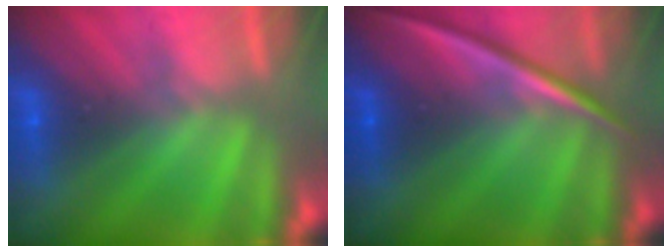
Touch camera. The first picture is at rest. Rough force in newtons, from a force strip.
{"total": 2.2}